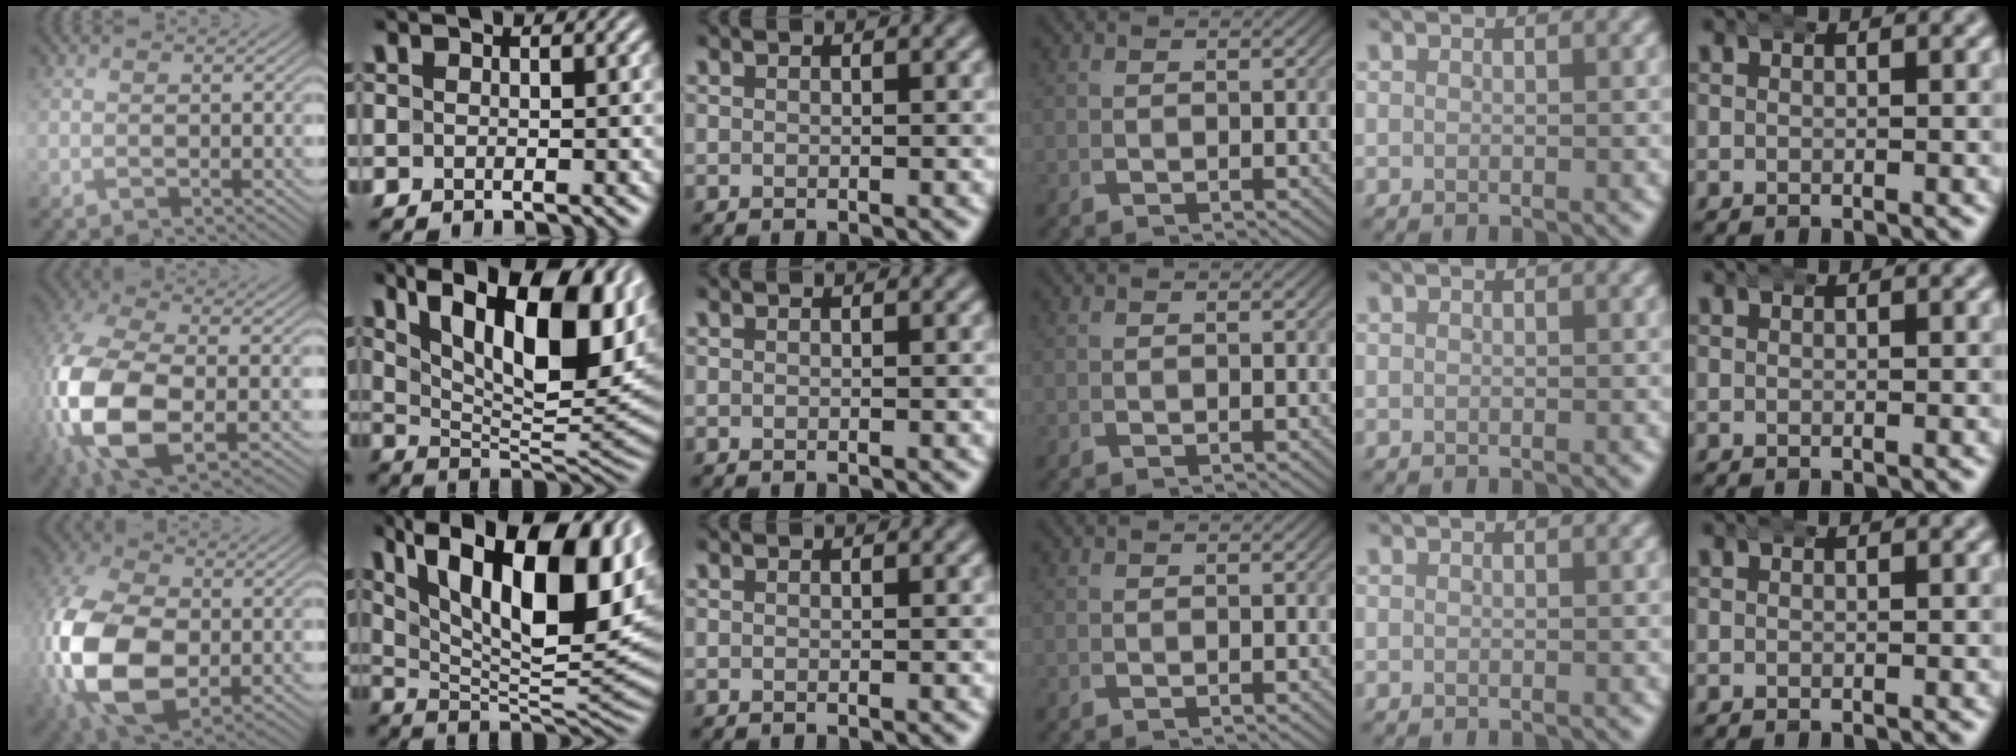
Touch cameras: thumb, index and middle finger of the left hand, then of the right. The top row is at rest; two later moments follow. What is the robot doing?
{"motion": "wrap", "object": "aluminum foil"}